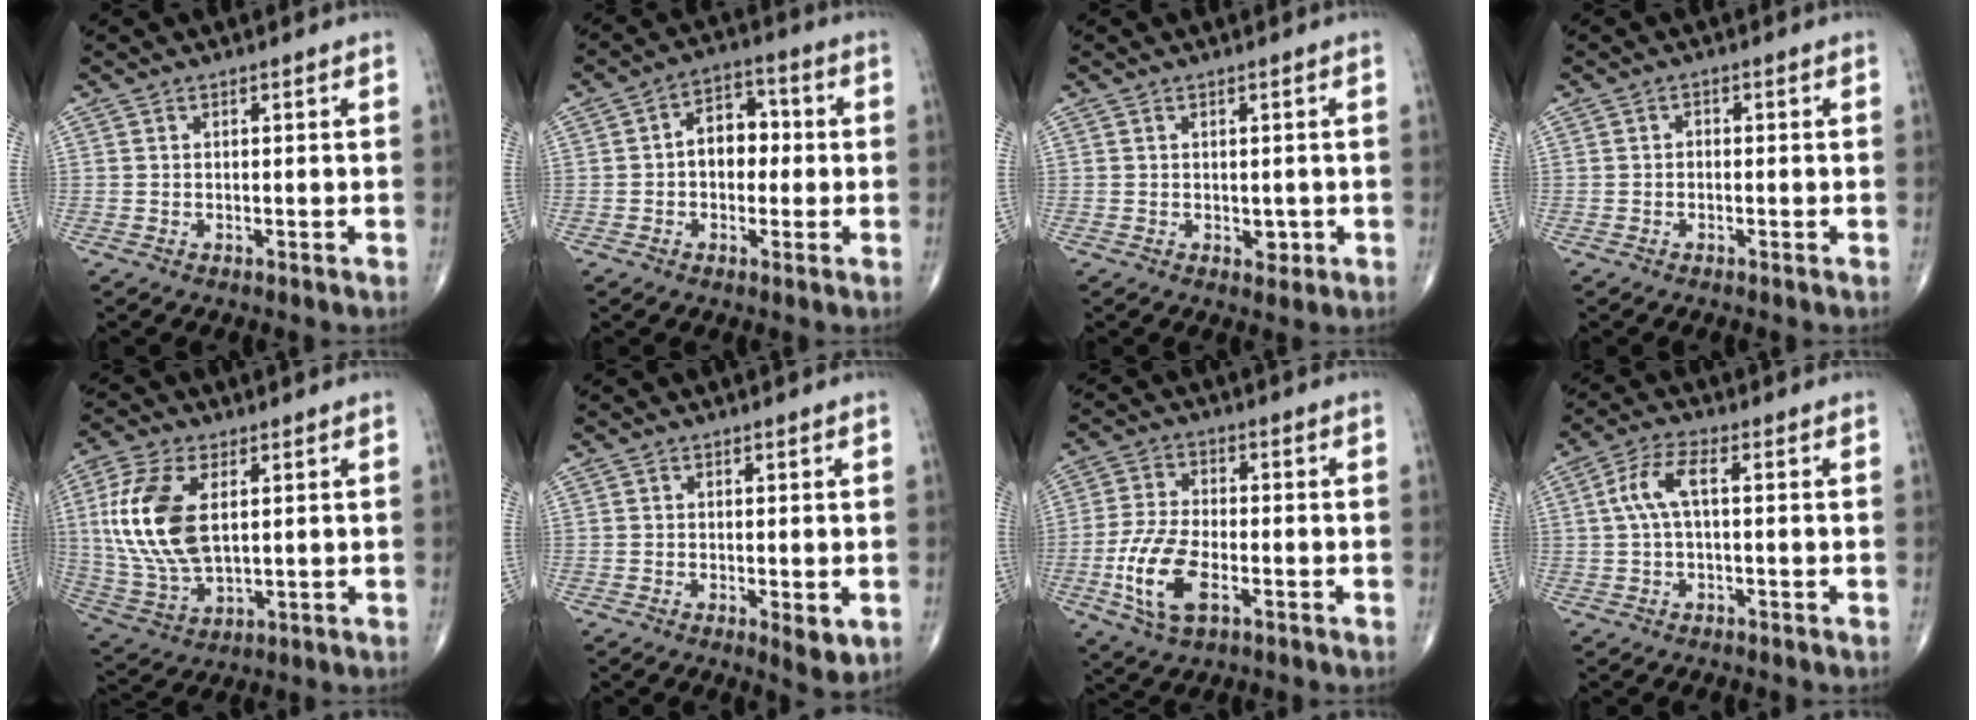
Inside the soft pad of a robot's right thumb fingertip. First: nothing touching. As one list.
[{"total": 7.6, "force": [-0.1, 5.3, 5.4], "torque": [-0.056, 0.024, -0.012]}, {"total": 1.8, "force": [-0.2, 1.3, 1.3], "torque": [-0.006, 0.000, 0.000]}, {"total": 0.9, "force": [-0.3, 0.7, 0.5], "torque": [-0.001, 0.003, -0.010]}, {"total": 15.8, "force": [3.0, 8.4, 13.0], "torque": [-0.282, -0.009, 0.063]}, {"total": 3.2, "force": [-0.6, 1.1, 2.9], "torque": [-0.038, -0.009, -0.007]}, {"total": 11.1, "force": [-3.6, 5.4, 9.0], "torque": [-0.190, 0.008, -0.068]}, {"total": 5.8, "force": [0.6, 2.0, 5.4], "torque": [-0.128, 0.020, 0.009]}]